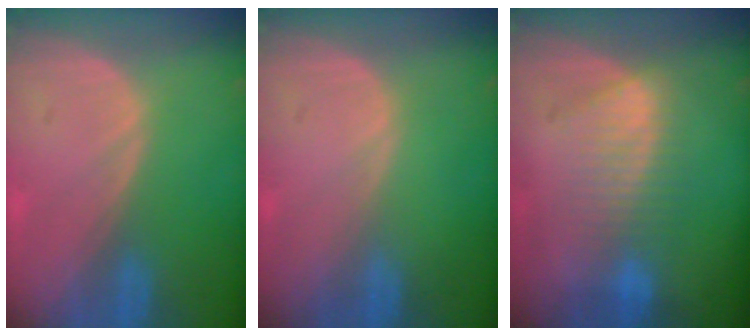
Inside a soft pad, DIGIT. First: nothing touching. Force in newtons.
{"total": 0.0}
{"total": 6.8, "press": 6.8, "slide": 0.0}